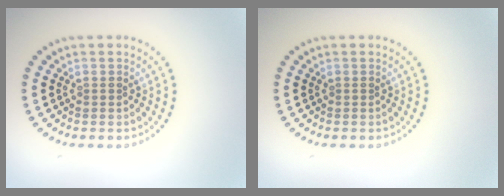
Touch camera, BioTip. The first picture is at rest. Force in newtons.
{"total": 0.0}